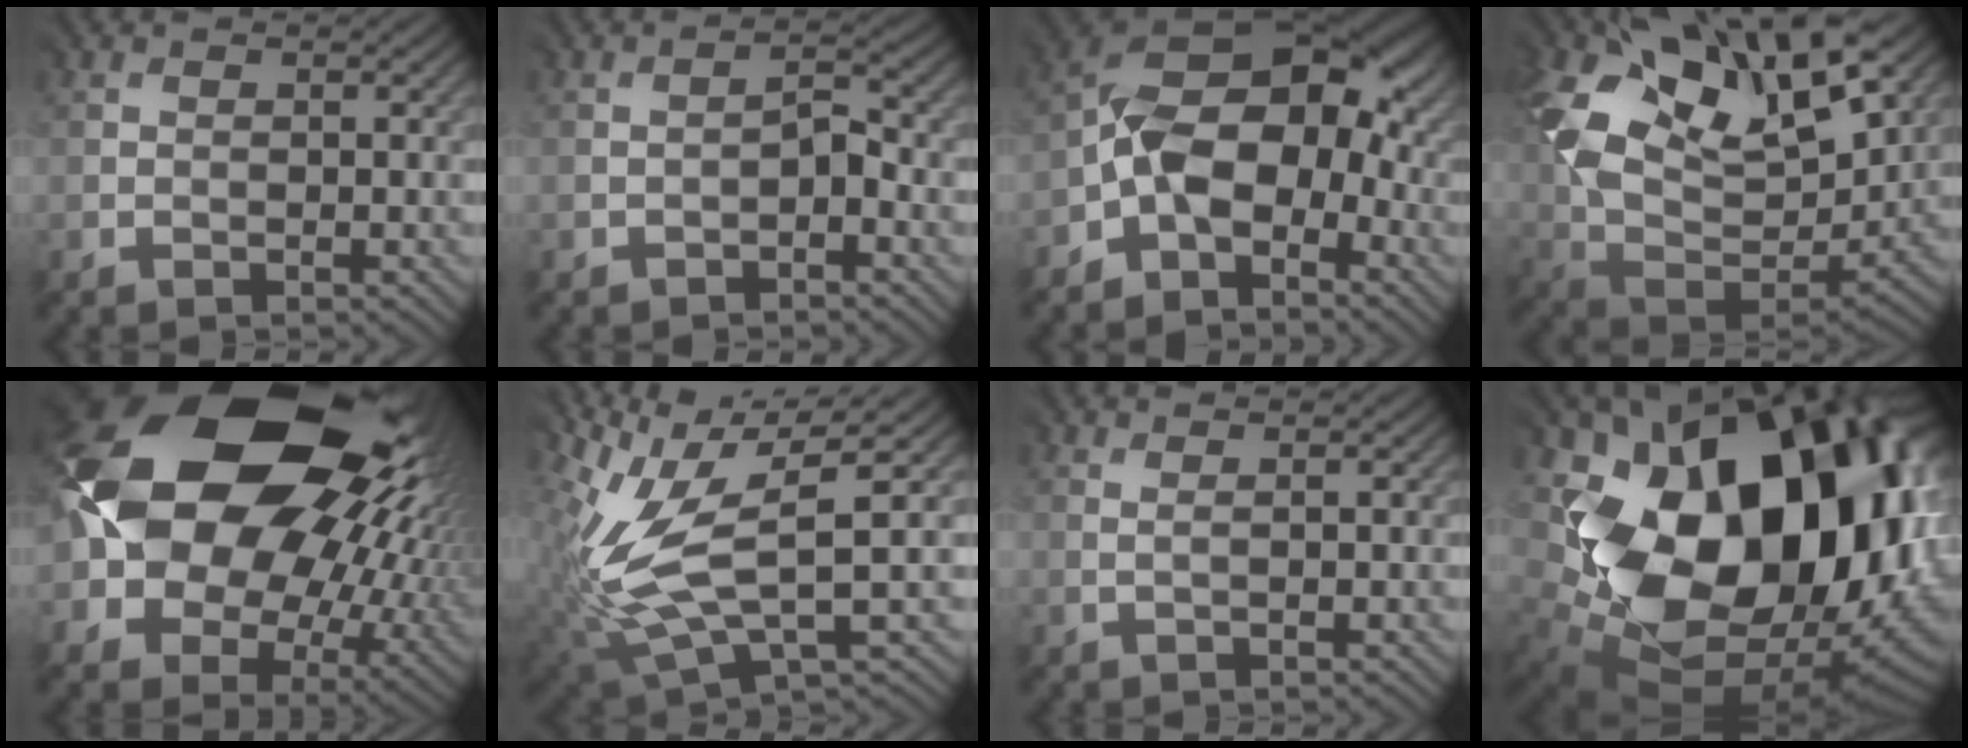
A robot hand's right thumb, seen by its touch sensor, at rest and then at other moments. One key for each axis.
{"total": 1.3, "fx": -1.2, "fy": -0.1, "fz": 0.7, "tx": -0.013, "ty": 0.006, "tz": -0.020}
{"total": 10.4, "fx": -2.6, "fy": 6.2, "fz": 7.9, "tx": -0.142, "ty": 0.009, "tz": -0.063}
{"total": 16.2, "fx": 6.7, "fy": 9.4, "fz": 11.3, "tx": -0.250, "ty": 0.002, "tz": 0.138}
{"total": 20.3, "fx": 5.5, "fy": 14.7, "fz": 12.9, "tx": -0.270, "ty": -0.007, "tz": 0.119}
{"total": 9.7, "fx": 1.4, "fy": 3.4, "fz": 9.0, "tx": -0.214, "ty": -0.010, "tz": 0.035}
{"total": 0.9, "fx": 0.4, "fy": -0.9, "fz": 0.1, "tx": -0.008, "ty": 0.003, "tz": 0.009}
{"total": 20.0, "fx": 2.0, "fy": 14.0, "fz": 14.1, "tx": -0.311, "ty": -0.045, "tz": 0.082}